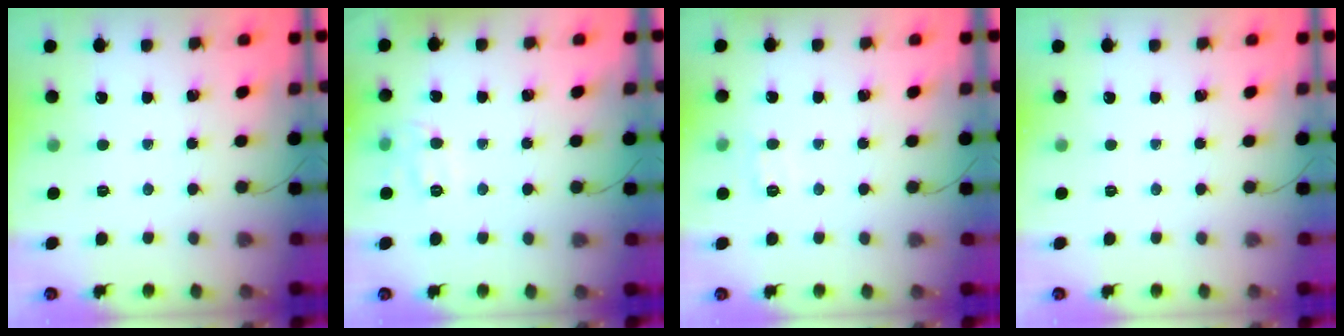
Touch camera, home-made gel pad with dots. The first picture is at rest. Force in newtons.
{"total": 8.2, "press": 8.2, "slide": 0.6}
{"total": 6.1, "press": 5.9, "slide": 1.6}
{"total": 0.0}